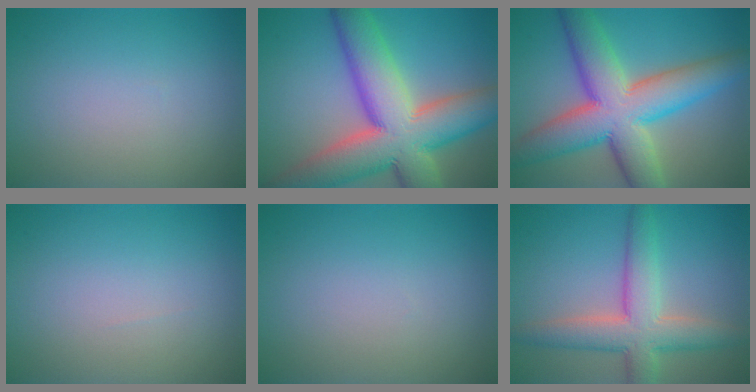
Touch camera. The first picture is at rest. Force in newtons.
{"total": 13.9, "press": 13.8, "slide": 1.1}
{"total": 11.4, "press": 11.4, "slide": 0.4}
{"total": 0.0}
{"total": 0.0}
{"total": 6.2, "press": 6.2, "slide": 0.5}